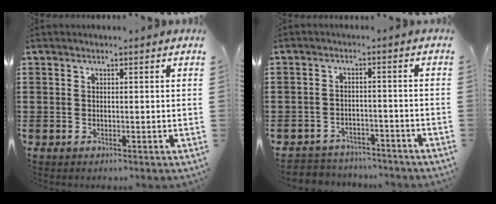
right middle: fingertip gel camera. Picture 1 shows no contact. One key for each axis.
{"total": 3.0, "fx": -2.9, "fy": 0.6, "fz": -0.3, "tx": -0.003, "ty": 0.001, "tz": -0.065}